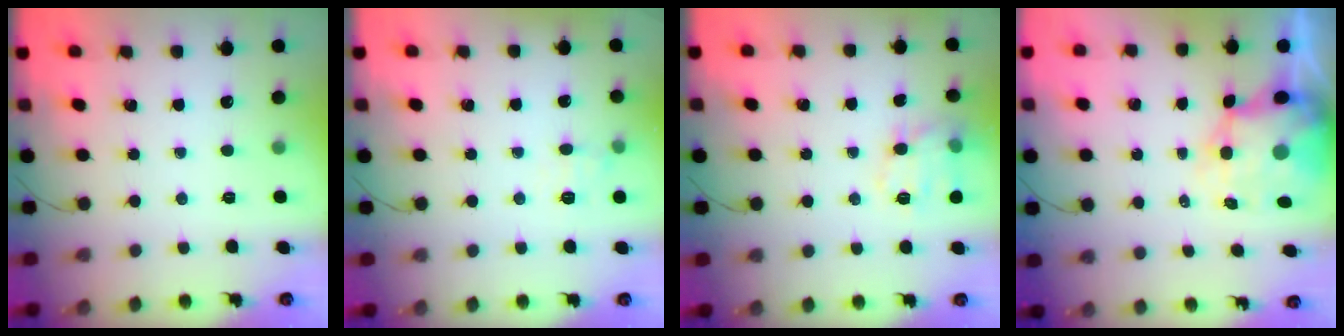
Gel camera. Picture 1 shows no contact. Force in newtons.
{"total": 7.7, "press": 7.4, "slide": 2.0}
{"total": 11.8, "press": 11.8, "slide": 0.5}
{"total": 8.9, "press": 8.3, "slide": 3.0}